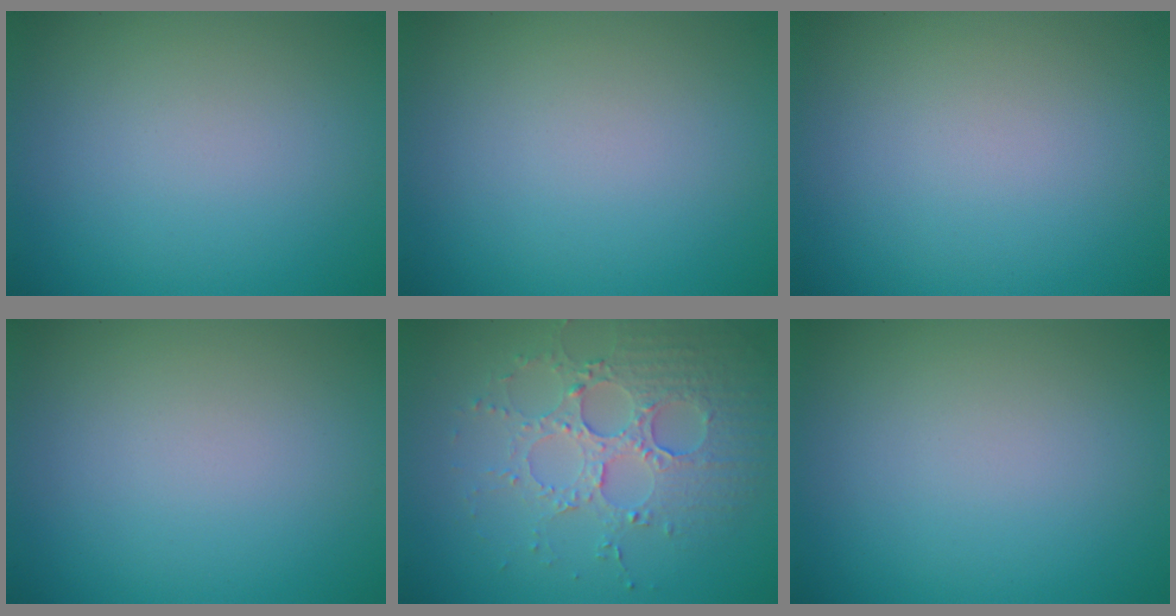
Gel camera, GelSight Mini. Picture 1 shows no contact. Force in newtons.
{"total": 0.0}
{"total": 0.0}
{"total": 0.0}
{"total": 4.1, "press": 3.9, "slide": 1.3}
{"total": 0.0}